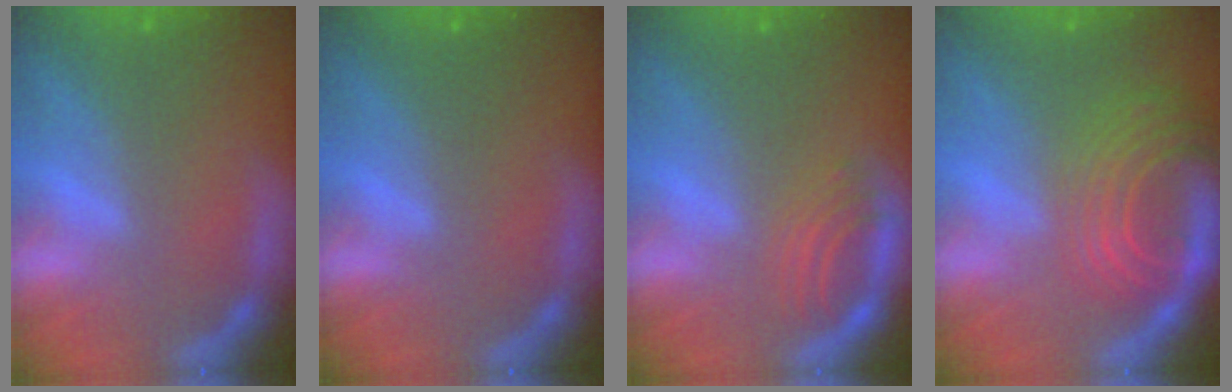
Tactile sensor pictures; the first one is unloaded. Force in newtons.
{"total": 0.0}
{"total": 3.4}
{"total": 10.0}